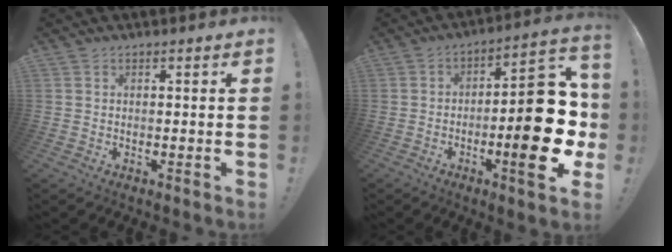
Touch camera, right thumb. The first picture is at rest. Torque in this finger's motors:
{"motor_torque": [0.62, 1.36, 1.73, -0.64, 0.13]}